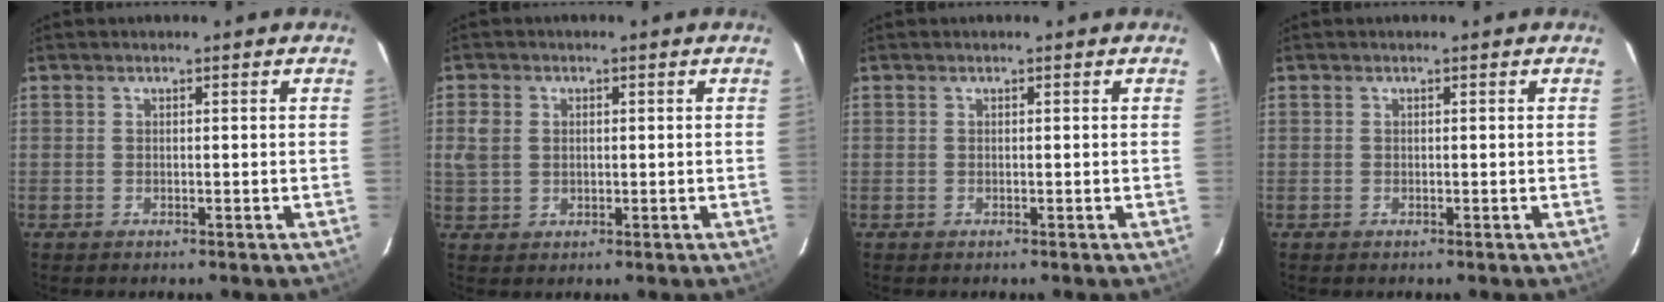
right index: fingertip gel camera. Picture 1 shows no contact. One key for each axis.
{"total": 4.3, "fx": 0.6, "fy": 3.6, "fz": 2.2, "tx": -0.049, "ty": 0.007, "tz": 0.016}
{"total": 0.0}
{"total": 0.0}